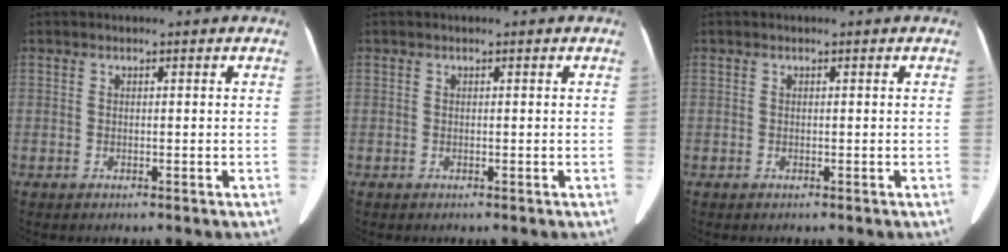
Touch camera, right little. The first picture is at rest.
{"total": 0.0}
{"total": 0.0}